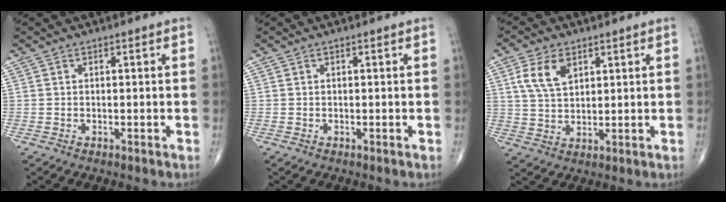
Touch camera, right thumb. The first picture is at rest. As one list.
[{"total": 0.0}, {"total": 7.3, "force": [3.2, 4.2, 5.1], "torque": [-0.092, -0.009, 0.066]}]